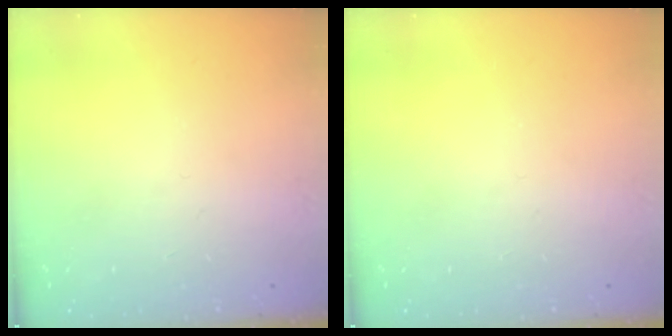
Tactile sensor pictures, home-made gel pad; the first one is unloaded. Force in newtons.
{"total": 0.0}